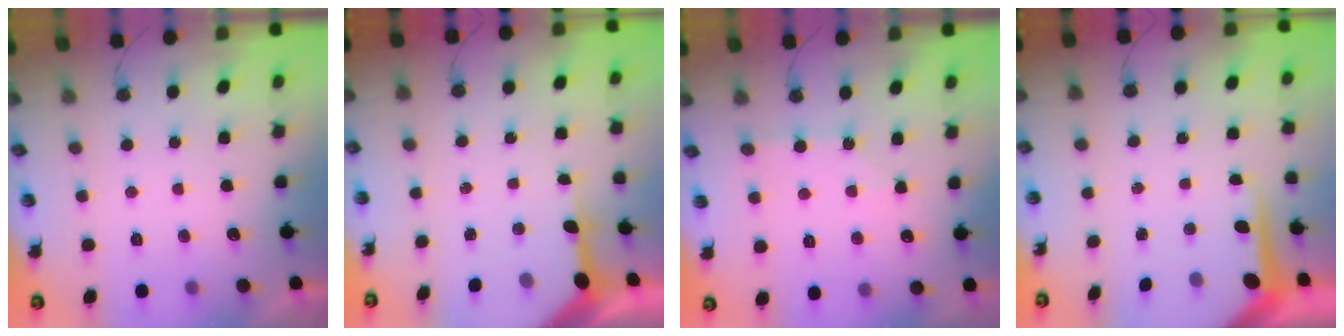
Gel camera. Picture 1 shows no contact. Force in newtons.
{"total": 8.2, "press": 8.2, "slide": 0.9}
{"total": 1.5, "press": 1.5, "slide": 0.2}
{"total": 7.8, "press": 7.7, "slide": 0.8}